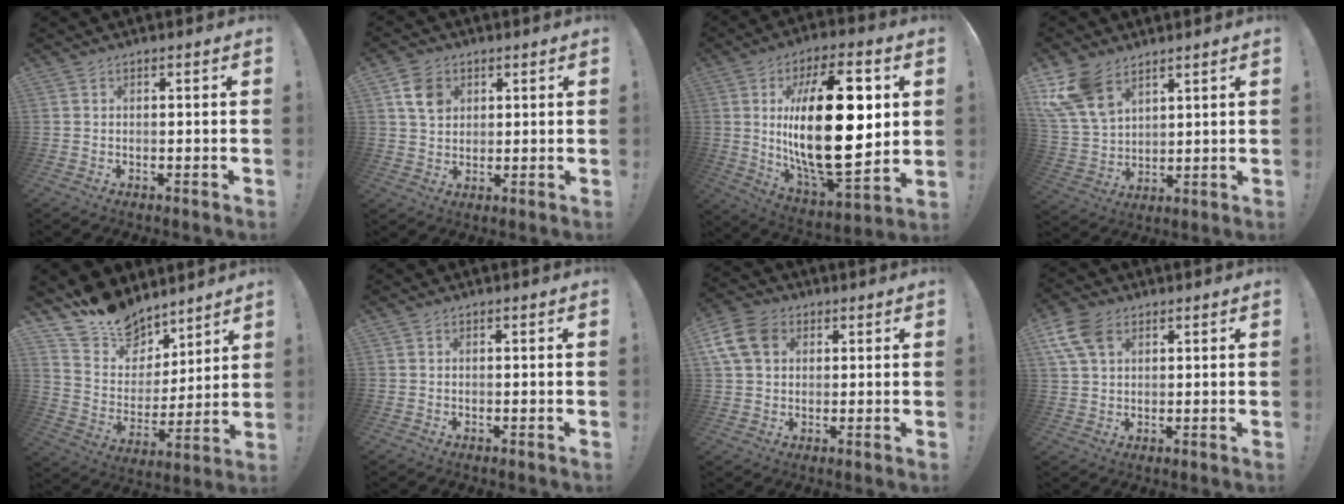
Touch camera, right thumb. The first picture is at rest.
{"total": 7.9, "force": [3.4, 6.1, 3.7], "torque": [-0.053, -0.005, 0.067]}
{"total": 30.8, "force": [4.0, 12.9, 27.7], "torque": [-0.486, -0.024, 0.064]}
{"total": 13.4, "force": [8.5, 7.9, 6.7], "torque": [-0.141, -0.045, 0.167]}
{"total": 14.5, "force": [12.0, 8.0, 2.1], "torque": [-0.045, -0.097, 0.226]}
{"total": 0.0}
{"total": 11.4, "force": [3.9, 8.6, 6.3], "torque": [-0.124, -0.010, 0.078]}
{"total": 9.9, "force": [4.2, 6.7, 6.0], "torque": [-0.108, -0.009, 0.081]}